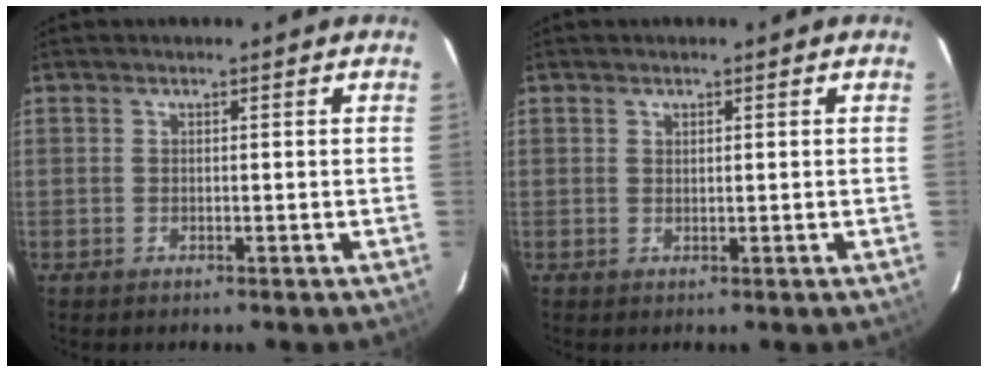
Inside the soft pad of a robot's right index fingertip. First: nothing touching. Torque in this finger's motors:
{"motor_torque": [-0.21, -0.03, -0.05, 0.00]}